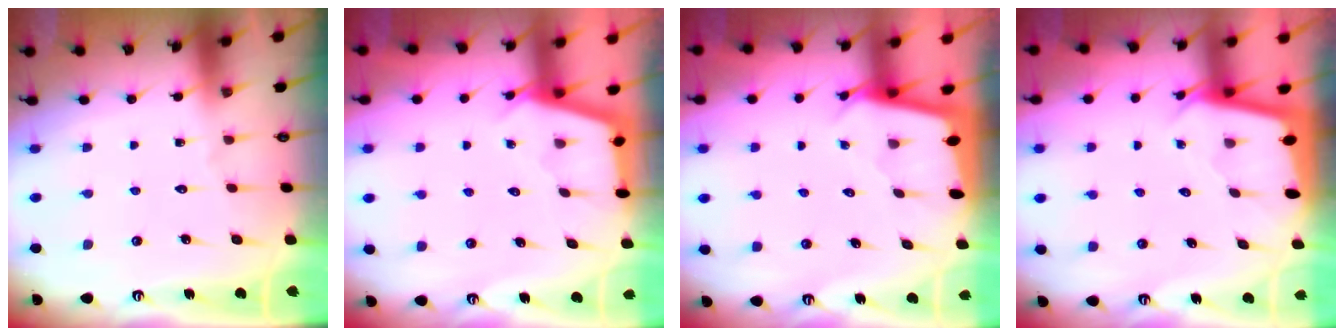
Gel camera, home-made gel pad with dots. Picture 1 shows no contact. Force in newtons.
{"total": 2.8, "press": 2.8, "slide": 0.4}
{"total": 2.3, "press": 2.3, "slide": 0.1}
{"total": 2.2, "press": 2.1, "slide": 0.3}